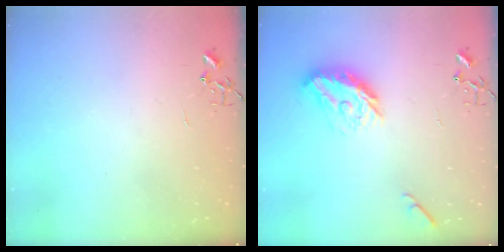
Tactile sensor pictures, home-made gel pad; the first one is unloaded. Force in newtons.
{"total": 13.8, "press": 13.8, "slide": 0.6}